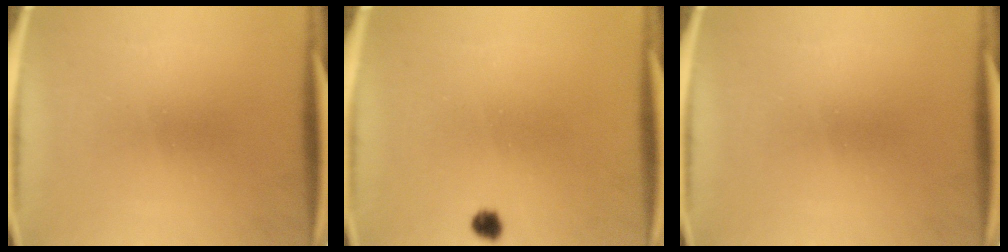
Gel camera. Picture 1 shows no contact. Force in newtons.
{"total": 1.8}
{"total": 0.0}